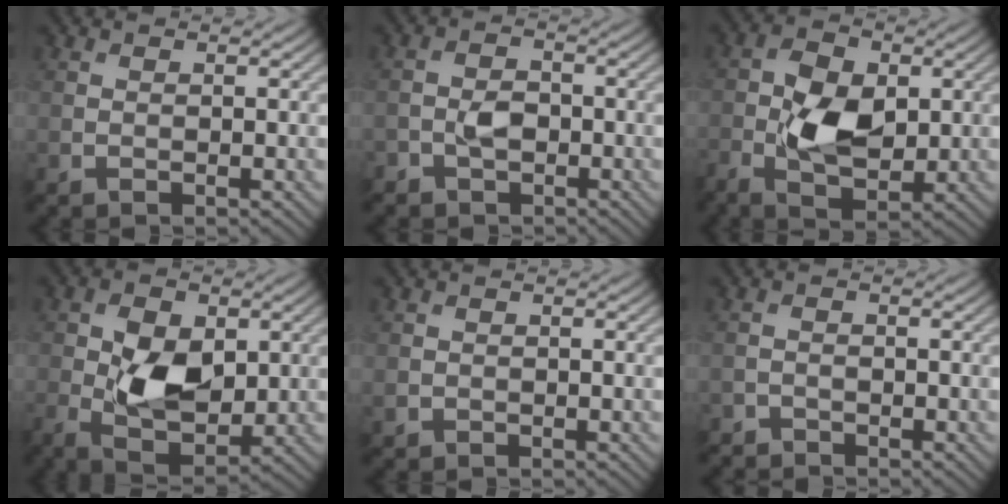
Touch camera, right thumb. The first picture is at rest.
{"total": 2.9, "force": [-1.4, 2.1, 1.6], "torque": [-0.028, 0.002, -0.031]}
{"total": 7.8, "force": [-0.6, 4.5, 6.3], "torque": [-0.125, -0.001, -0.018]}
{"total": 8.2, "force": [0.2, 5.0, 6.5], "torque": [-0.130, -0.009, 0.001]}
{"total": 0.8, "force": [-0.2, 0.8, 0.1], "torque": [-0.005, -0.007, -0.003]}
{"total": 1.3, "force": [-1.2, 0.5, 0.0], "torque": [0.003, 0.001, -0.028]}